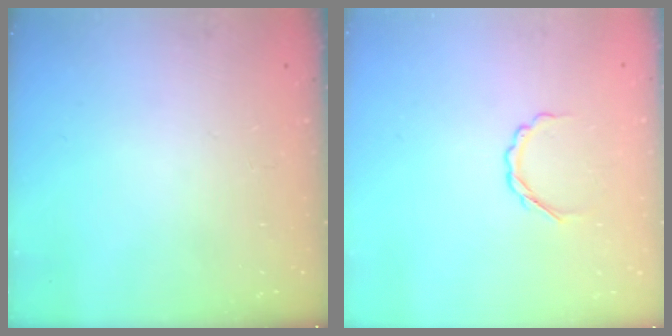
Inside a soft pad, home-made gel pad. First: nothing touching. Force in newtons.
{"total": 3.6, "press": 3.5, "slide": 0.8}